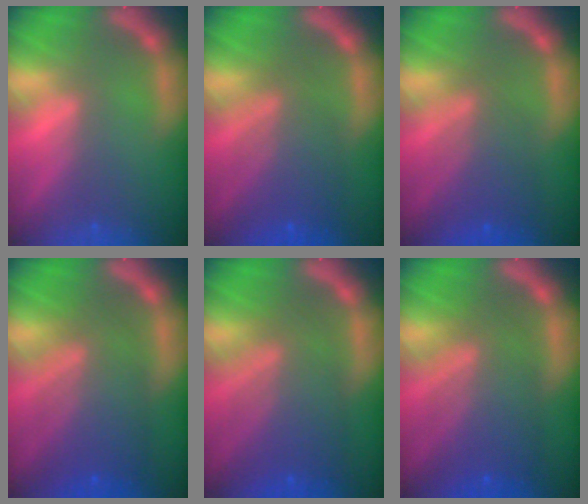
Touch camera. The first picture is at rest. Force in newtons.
{"total": 6.6}
{"total": 5.6}
{"total": 8.1}
{"total": 8.1}
{"total": 8.1}